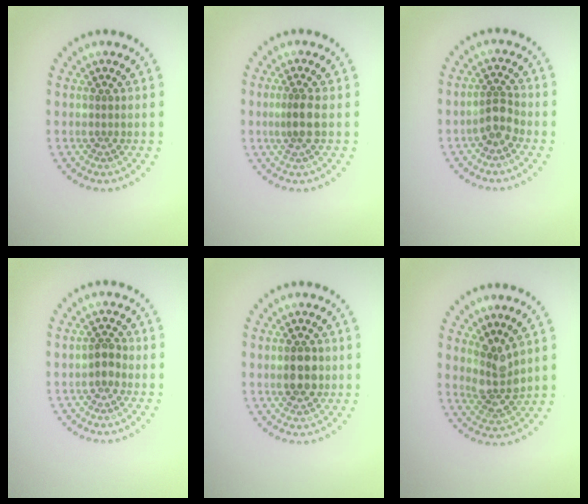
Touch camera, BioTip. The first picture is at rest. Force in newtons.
{"total": 2.2, "press": 1.8, "slide": 1.3}
{"total": 2.2, "press": 1.9, "slide": 1.1}
{"total": 1.4, "press": 1.3, "slide": 0.4}
{"total": 3.2, "press": 3.2, "slide": 0.0}
{"total": 3.1, "press": 2.7, "slide": 1.5}